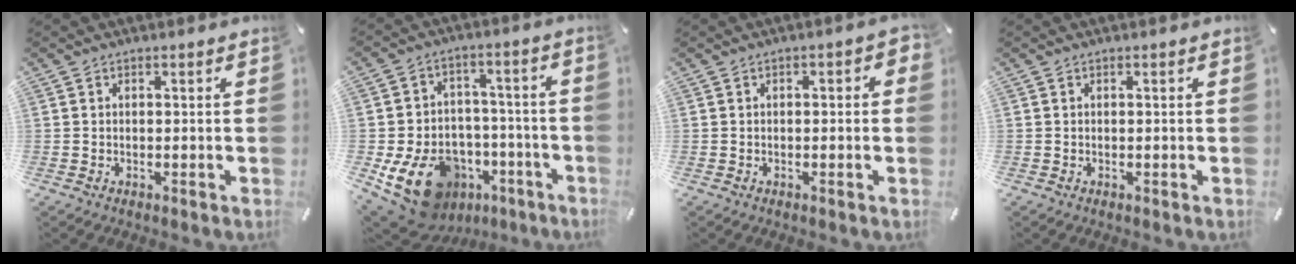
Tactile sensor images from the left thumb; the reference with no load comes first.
{"total": 15.9, "force": [-6.7, 11.9, 8.2], "torque": [-0.151, 0.031, -0.098]}
{"total": 2.0, "force": [-0.5, 0.9, 1.7], "torque": [-0.022, 0.004, -0.012]}
{"total": 0.0}